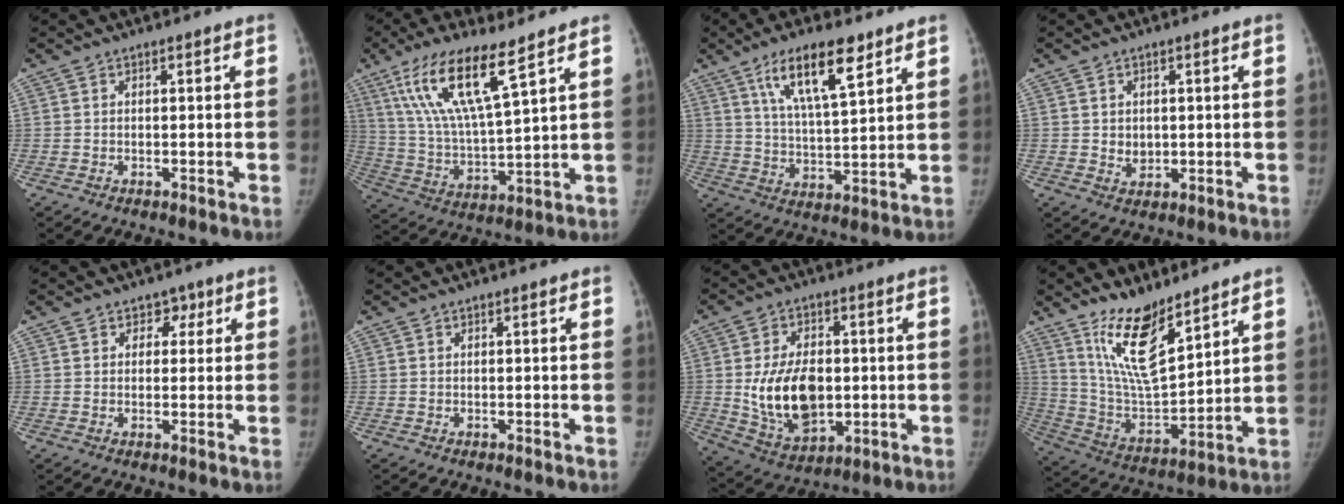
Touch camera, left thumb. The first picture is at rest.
{"total": 16.4, "force": [9.3, 3.2, 13.2], "torque": [-0.261, -0.038, 0.186]}
{"total": 13.1, "force": [7.5, 3.7, 10.1], "torque": [-0.164, -0.030, 0.137]}
{"total": 2.9, "force": [0.3, 2.4, 1.6], "torque": [-0.015, -0.005, 0.013]}
{"total": 3.1, "force": [1.4, 2.6, 1.0], "torque": [0.015, -0.004, 0.014]}
{"total": 0.0}
{"total": 15.1, "force": [-0.4, 9.8, 11.5], "torque": [-0.172, -0.008, 0.012]}
{"total": 15.0, "force": [10.3, 4.9, 9.7], "torque": [-0.148, -0.074, 0.208]}